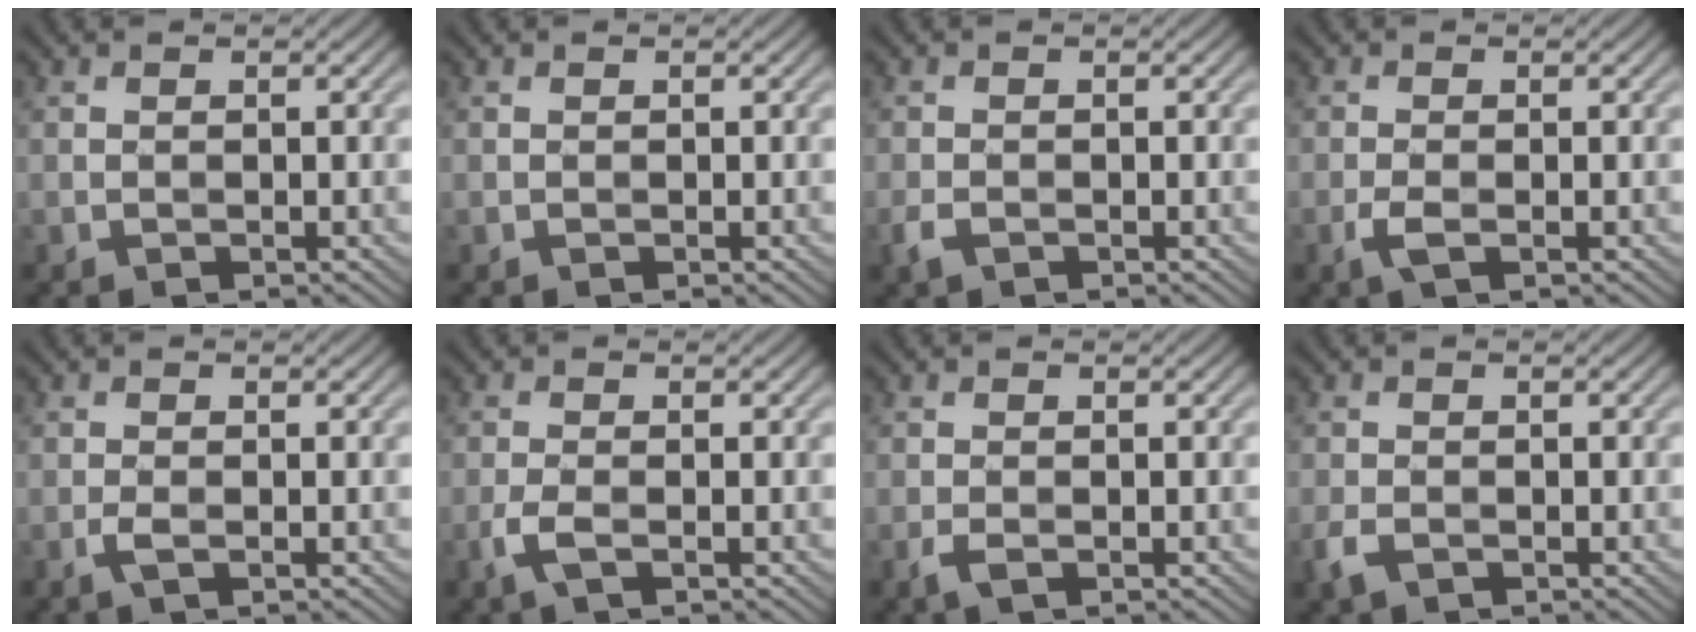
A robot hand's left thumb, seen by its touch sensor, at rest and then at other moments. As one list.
[{"total": 0.0}, {"total": 1.6, "force": [-1.0, 0.8, 1.0], "torque": [-0.027, -0.003, -0.021]}, {"total": 2.0, "force": [-0.9, 0.5, 1.7], "torque": [-0.042, 0.000, -0.023]}, {"total": 1.4, "force": [-0.7, 0.3, 1.2], "torque": [-0.030, 0.000, -0.016]}, {"total": 2.5, "force": [-1.2, 0.6, 2.1], "torque": [-0.054, 0.001, -0.030]}, {"total": 1.4, "force": [-0.8, 0.4, 1.1], "torque": [-0.029, -0.002, -0.018]}, {"total": 2.2, "force": [-1.3, 1.2, 1.4], "torque": [-0.040, -0.005, -0.028]}]